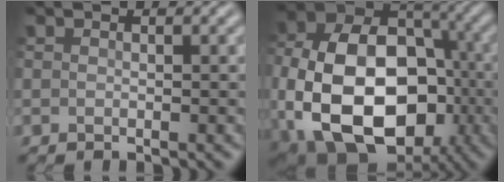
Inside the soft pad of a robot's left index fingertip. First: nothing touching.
{"total": 17.0, "force": [-3.5, 11.9, 11.6], "torque": [-0.209, -0.033, -0.044]}